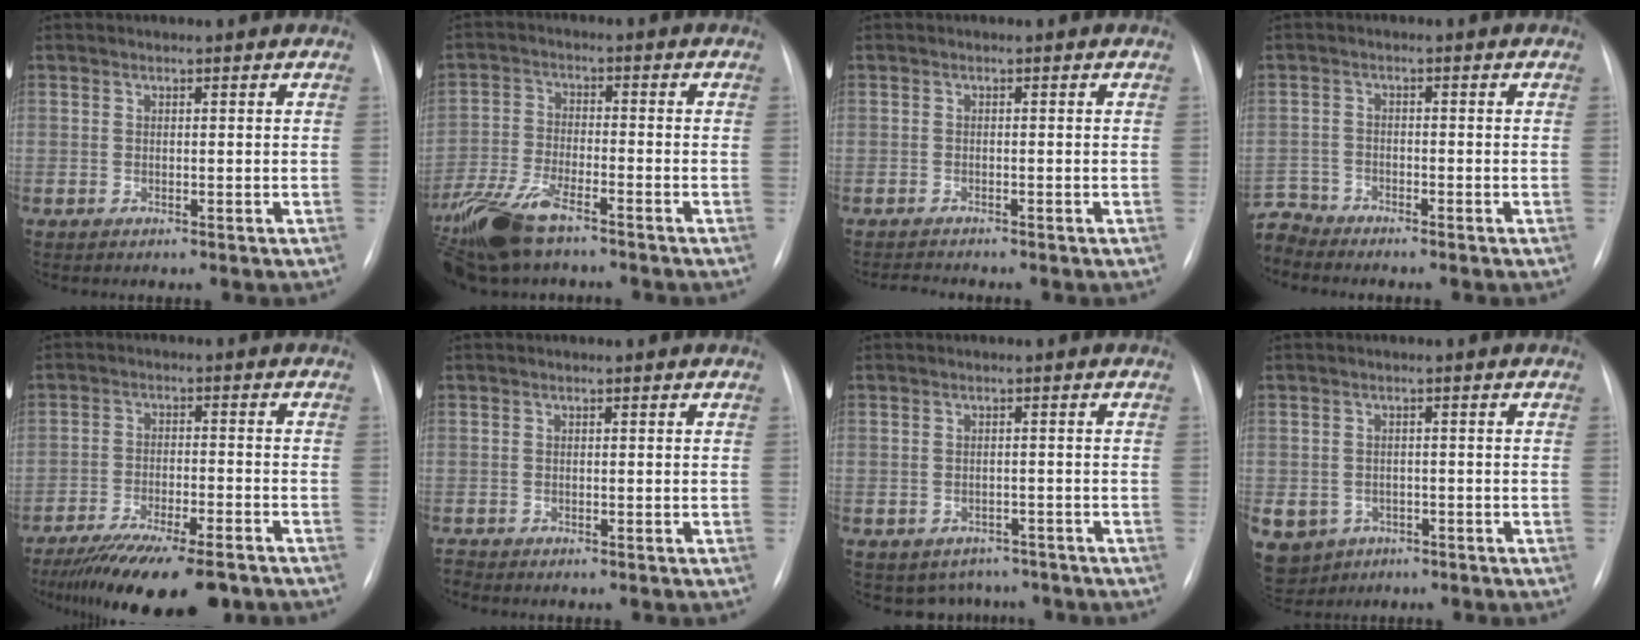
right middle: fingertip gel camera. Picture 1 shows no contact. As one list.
[{"total": 11.7, "force": [-8.6, 3.4, 7.2], "torque": [-0.153, -0.019, -0.159]}, {"total": 1.8, "force": [-1.7, -0.4, 0.0], "torque": [-0.003, -0.011, -0.027]}, {"total": 4.3, "force": [-4.2, -0.1, -0.6], "torque": [0.011, -0.006, -0.083]}, {"total": 15.8, "force": [-12.6, 2.9, 9.0], "torque": [-0.132, -0.021, -0.197]}, {"total": 0.6, "force": [-0.6, 0.0, -0.1], "torque": [0.000, -0.004, -0.011]}, {"total": 4.9, "force": [-4.0, 2.9, 0.3], "torque": [0.007, 0.013, -0.050]}, {"total": 8.8, "force": [-4.3, 7.3, 2.5], "torque": [-0.071, 0.005, -0.057]}]